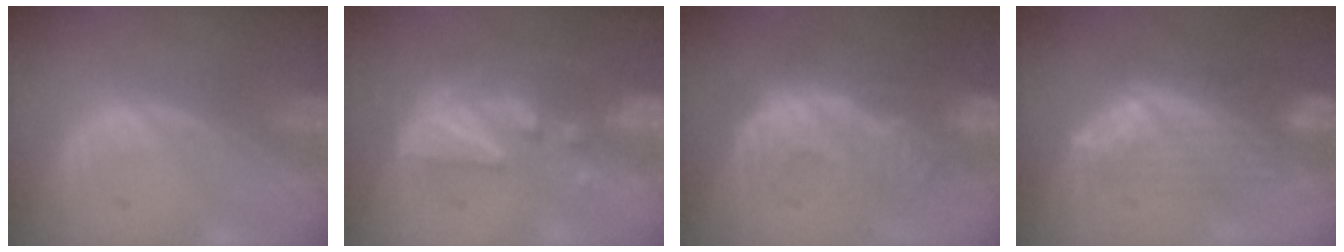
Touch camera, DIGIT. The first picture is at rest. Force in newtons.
{"total": 8.6, "press": 7.7, "slide": 3.9}
{"total": 9.0, "press": 8.9, "slide": 1.7}
{"total": 7.3, "press": 7.1, "slide": 1.7}